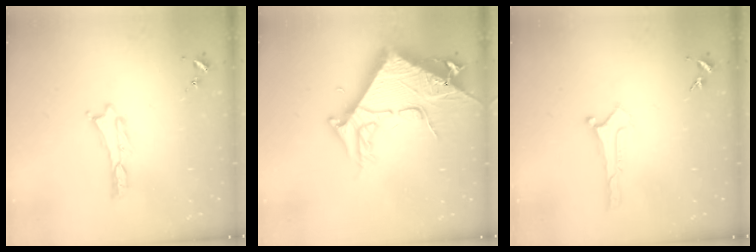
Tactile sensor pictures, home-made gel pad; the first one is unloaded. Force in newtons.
{"total": 11.2, "press": 11.1, "slide": 1.1}
{"total": 0.0}